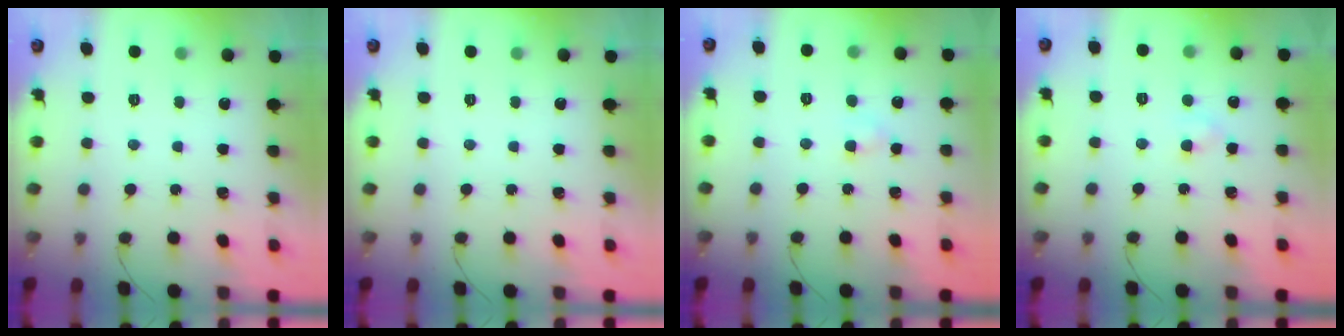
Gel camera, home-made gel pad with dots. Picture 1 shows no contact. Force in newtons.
{"total": 0.0}
{"total": 2.6, "press": 2.3, "slide": 1.0}
{"total": 2.2, "press": 2.0, "slide": 0.8}